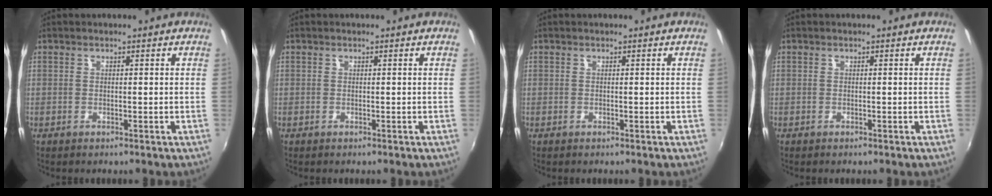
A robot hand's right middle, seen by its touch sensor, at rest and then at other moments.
{"total": 0.0}
{"total": 0.0}
{"total": 0.0}